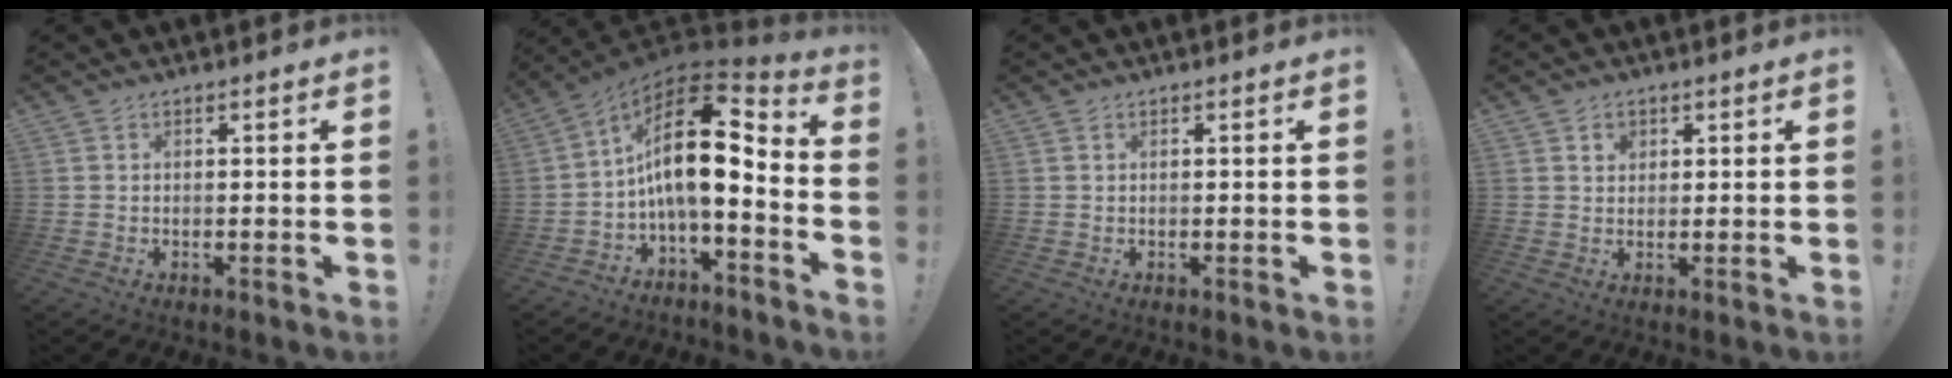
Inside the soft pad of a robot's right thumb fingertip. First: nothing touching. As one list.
[{"total": 17.1, "force": [1.9, 7.5, 15.3], "torque": [-0.270, -0.011, 0.032]}, {"total": 0.0}, {"total": 2.4, "force": [1.2, 1.9, 0.7], "torque": [0.003, -0.007, 0.019]}]